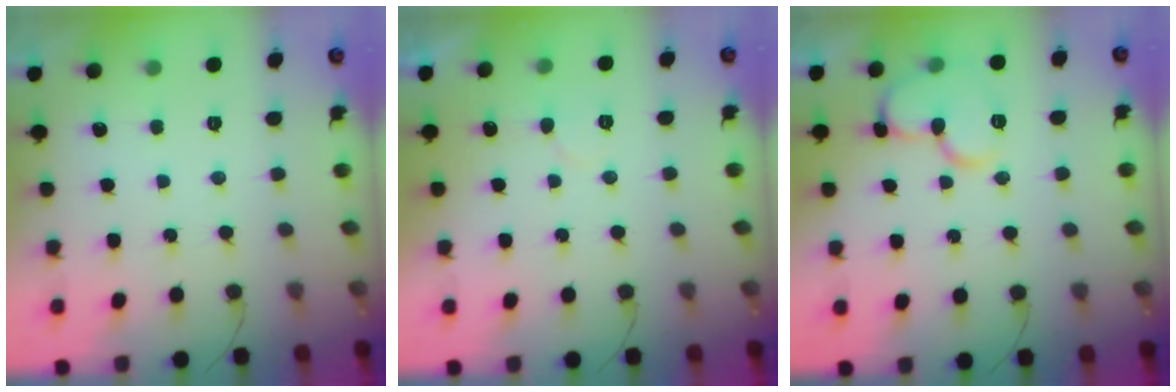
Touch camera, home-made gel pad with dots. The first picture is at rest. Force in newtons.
{"total": 5.6, "press": 5.6, "slide": 0.5}
{"total": 11.3, "press": 11.2, "slide": 1.2}